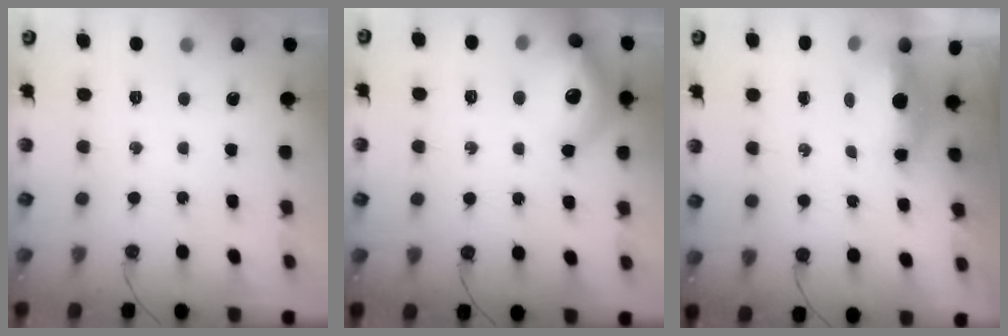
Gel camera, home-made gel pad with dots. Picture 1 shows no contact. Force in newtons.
{"total": 15.9, "press": 15.8, "slide": 1.1}
{"total": 5.6, "press": 5.6, "slide": 0.6}